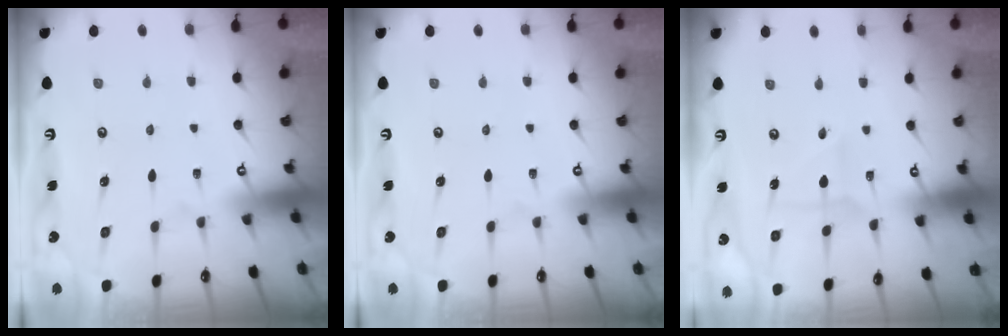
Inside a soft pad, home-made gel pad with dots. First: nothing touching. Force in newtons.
{"total": 0.0}
{"total": 5.2, "press": 5.2, "slide": 0.6}